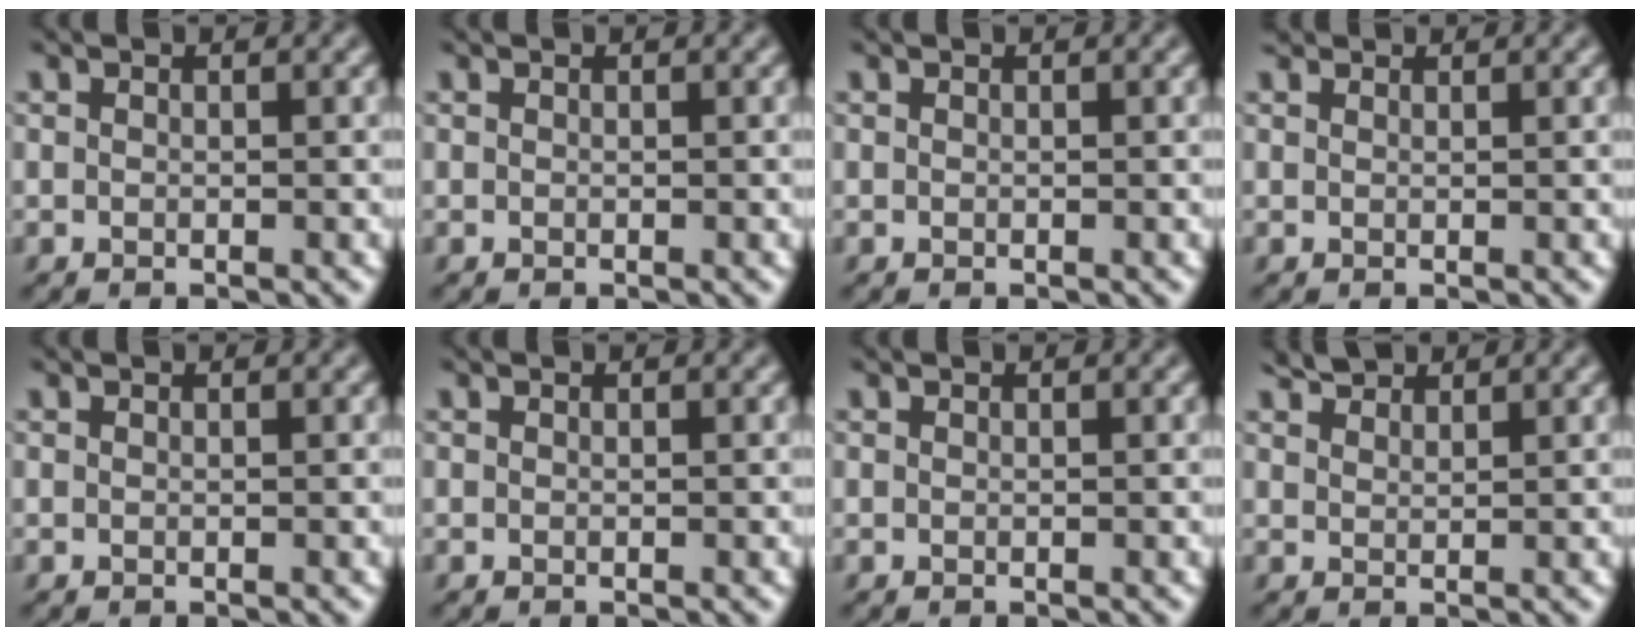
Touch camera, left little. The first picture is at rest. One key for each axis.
{"total": 0.0}
{"total": 0.0}
{"total": 1.0, "fx": 0.9, "fy": 0.3, "fz": 0.1, "tx": -0.007, "ty": 0.007, "tz": 0.019}
{"total": 0.0}
{"total": 0.0}
{"total": 0.0}
{"total": 1.8, "fx": 1.7, "fy": 0.5, "fz": 0.4, "tx": -0.014, "ty": 0.009, "tz": 0.034}